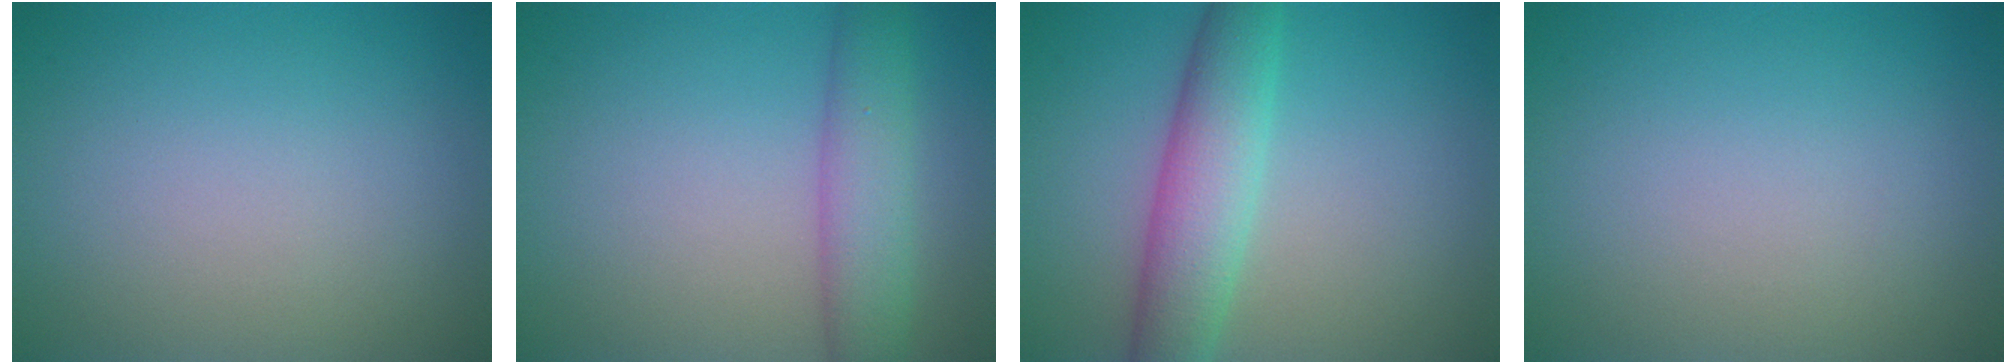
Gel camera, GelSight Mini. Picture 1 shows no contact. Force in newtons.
{"total": 4.3, "press": 4.3, "slide": 0.1}
{"total": 5.3, "press": 5.3, "slide": 0.0}
{"total": 0.0}